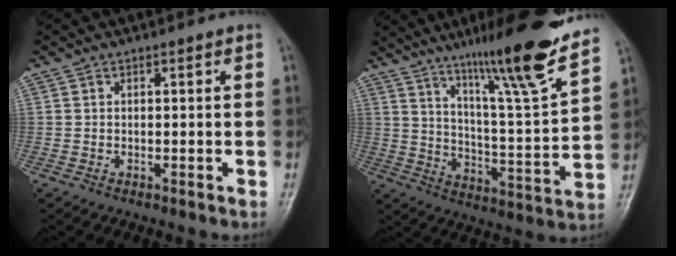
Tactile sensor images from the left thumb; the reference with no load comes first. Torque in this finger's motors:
{"motor_torque": [1.42, -0.20, 1.26, -1.52, 0.24]}